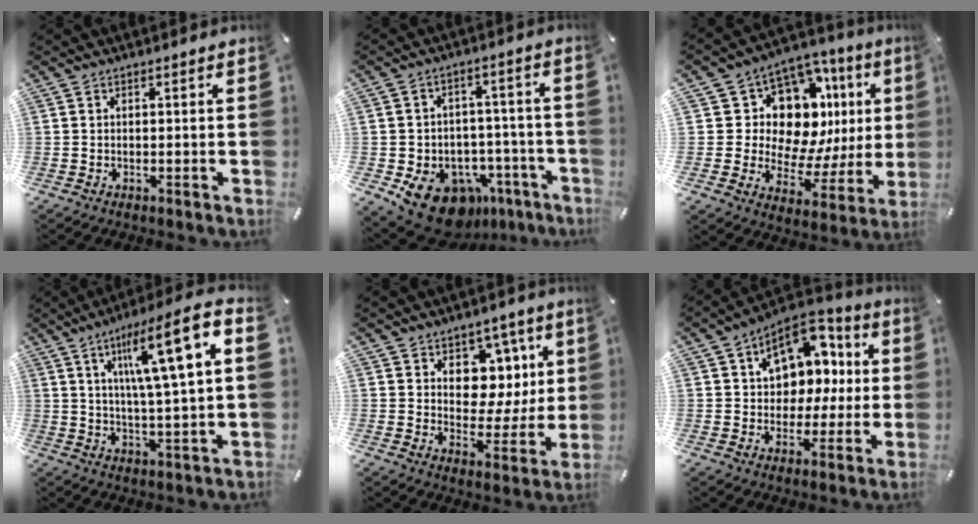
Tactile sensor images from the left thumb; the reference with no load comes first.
{"total": 13.7, "force": [-7.7, 9.6, 6.0], "torque": [-0.075, 0.048, -0.119]}
{"total": 14.1, "force": [6.0, 10.5, 7.2], "torque": [-0.101, -0.077, 0.113]}
{"total": 14.8, "force": [5.6, 2.4, 13.5], "torque": [-0.222, -0.021, 0.077]}
{"total": 9.3, "force": [3.8, 7.8, 3.4], "torque": [-0.037, -0.044, 0.069]}
{"total": 12.2, "force": [4.8, 9.6, 5.8], "torque": [-0.076, -0.039, 0.091]}